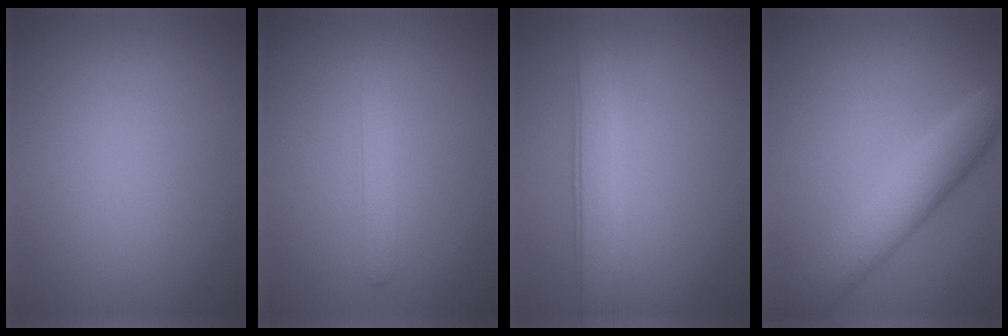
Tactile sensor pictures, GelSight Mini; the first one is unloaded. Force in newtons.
{"total": 1.6, "press": 1.6, "slide": 0.0}
{"total": 3.8, "press": 3.7, "slide": 0.4}
{"total": 6.2, "press": 6.2, "slide": 0.1}